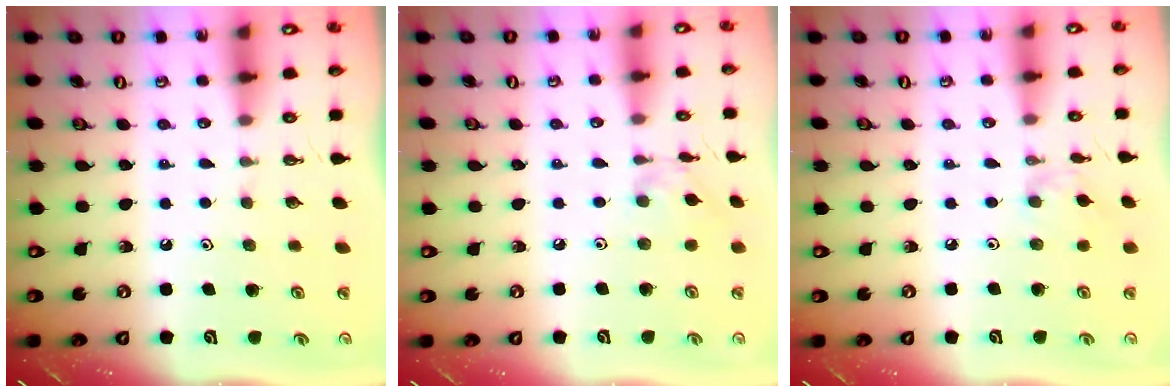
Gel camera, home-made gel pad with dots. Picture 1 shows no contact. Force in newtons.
{"total": 2.0, "press": 2.0, "slide": 0.2}
{"total": 1.8, "press": 1.8, "slide": 0.3}